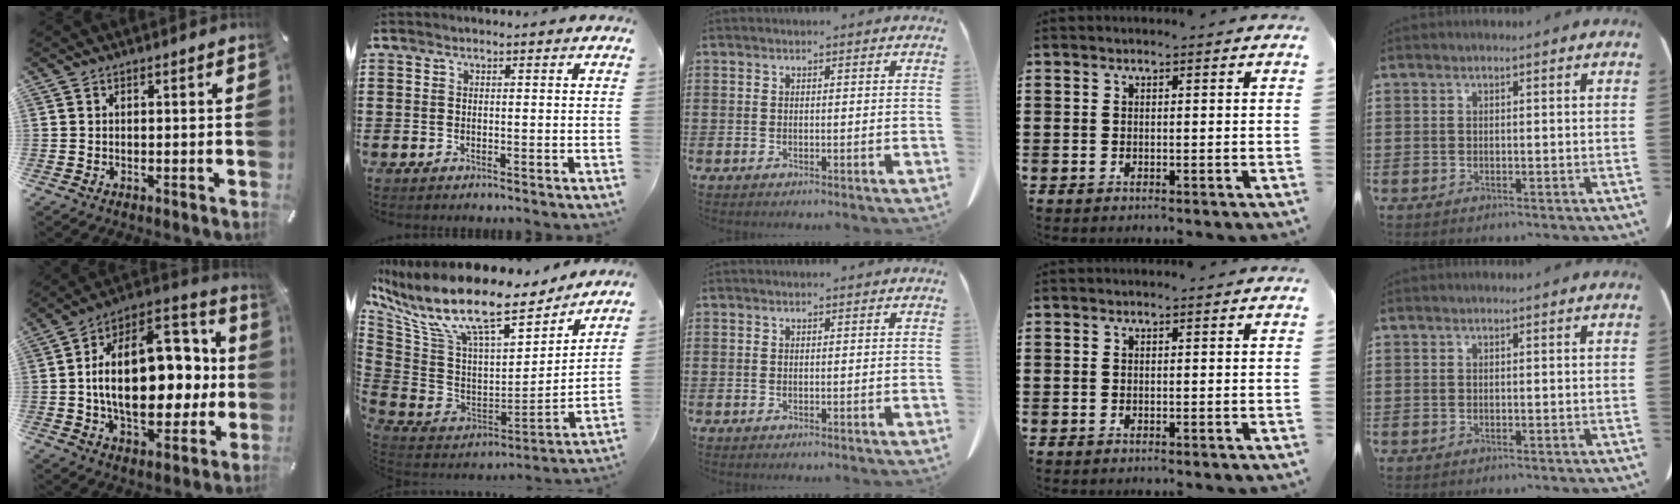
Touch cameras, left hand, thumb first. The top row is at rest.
{"thumb": {"total": 25.0, "force": [1.6, 15.6, 19.5], "torque": [-0.324, -0.011, 0.036]}, "index": {"total": 15.3, "force": [10.6, 4.2, 10.1], "torque": [-0.226, -0.070, 0.178]}}